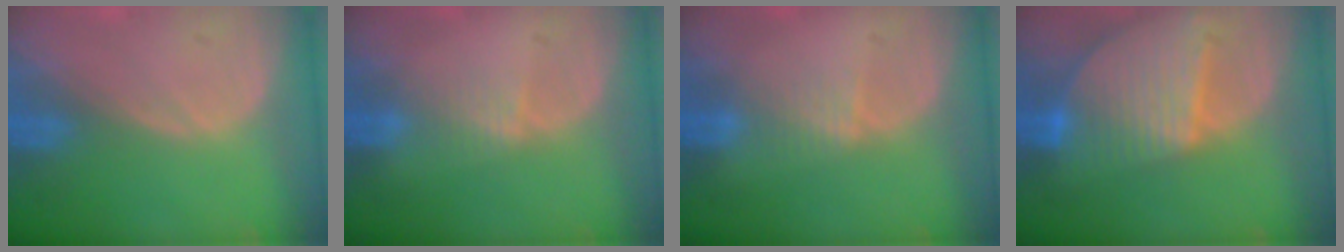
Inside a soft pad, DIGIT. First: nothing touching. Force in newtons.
{"total": 1.6, "press": 1.6, "slide": 0.3}
{"total": 1.9, "press": 1.9, "slide": 0.2}
{"total": 9.5, "press": 8.2, "slide": 4.8}